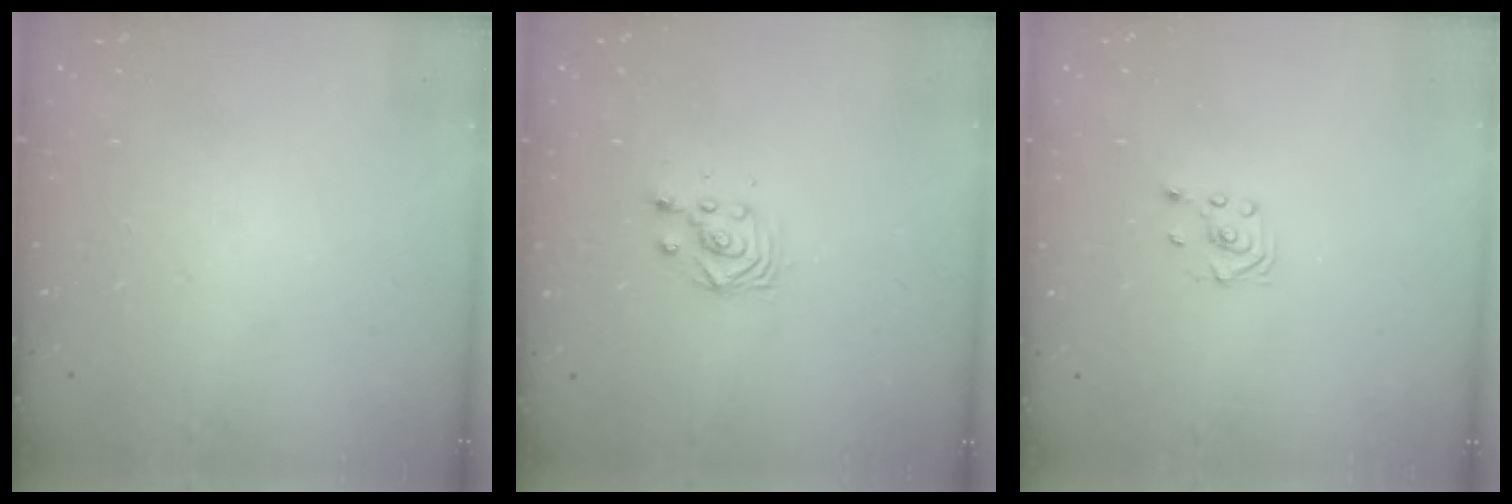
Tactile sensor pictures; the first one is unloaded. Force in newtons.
{"total": 3.0, "press": 2.9, "slide": 0.3}
{"total": 1.6, "press": 1.4, "slide": 0.9}